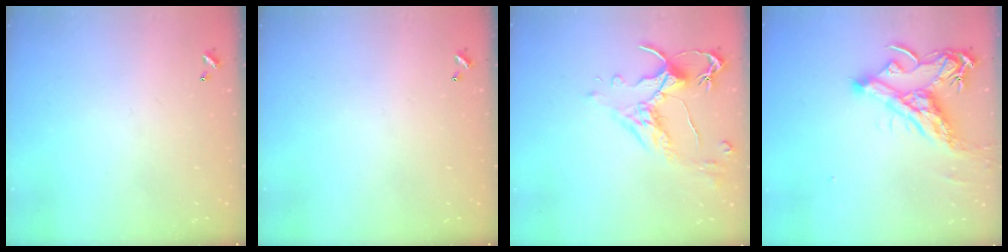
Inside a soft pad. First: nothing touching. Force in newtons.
{"total": 0.0}
{"total": 2.5, "press": 2.1, "slide": 1.3}
{"total": 9.5, "press": 9.3, "slide": 1.6}